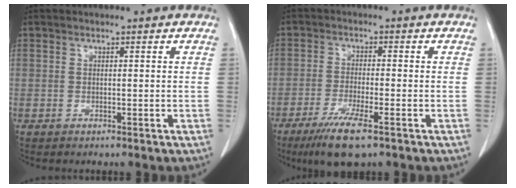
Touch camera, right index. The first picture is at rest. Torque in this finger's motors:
{"motor_torque": [0.88, -0.73, 0.32, 0.11]}